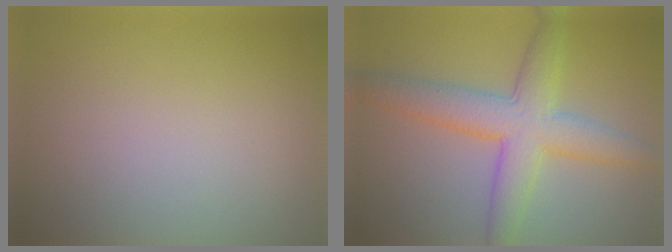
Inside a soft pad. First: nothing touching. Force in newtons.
{"total": 6.3, "press": 6.3, "slide": 0.1}